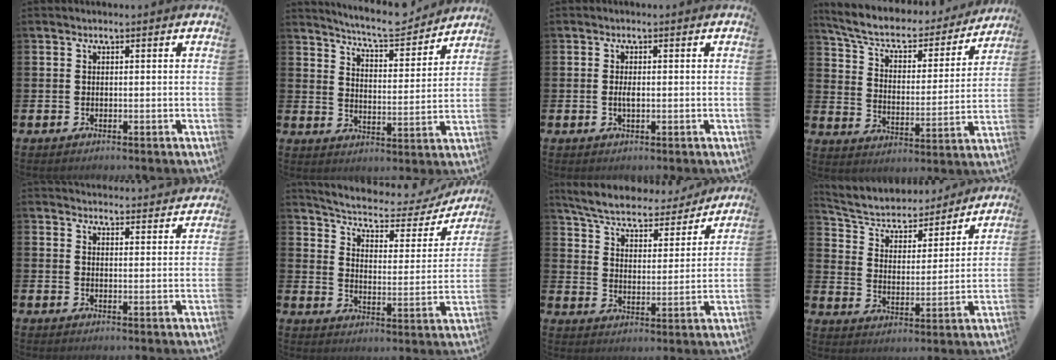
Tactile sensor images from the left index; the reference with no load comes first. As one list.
[{"total": 7.3, "force": [7.0, 0.7, 1.7], "torque": [-0.048, -0.049, 0.121]}, {"total": 1.5, "force": [-0.1, 0.6, 1.4], "torque": [-0.025, 0.001, -0.003]}, {"total": 7.3, "force": [6.4, 2.4, 2.6], "torque": [-0.090, -0.042, 0.106]}, {"total": 3.8, "force": [3.8, 0.3, 0.0], "torque": [-0.006, -0.026, 0.068]}, {"total": 5.7, "force": [4.9, 1.8, 2.2], "torque": [-0.066, -0.037, 0.075]}, {"total": 6.4, "force": [6.0, 1.6, 1.8], "torque": [-0.070, -0.045, 0.099]}, {"total": 6.2, "force": [5.7, 2.2, 1.1], "torque": [-0.061, -0.043, 0.094]}]